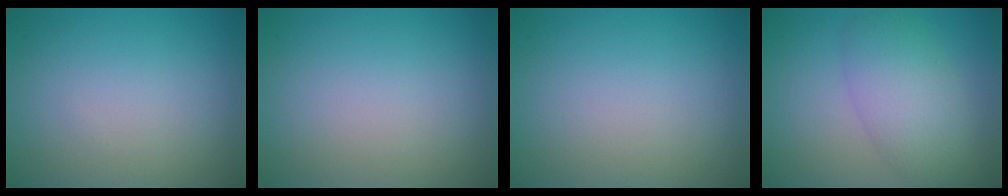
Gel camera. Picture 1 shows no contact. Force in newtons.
{"total": 0.0}
{"total": 0.0}
{"total": 5.2, "press": 5.2, "slide": 0.2}